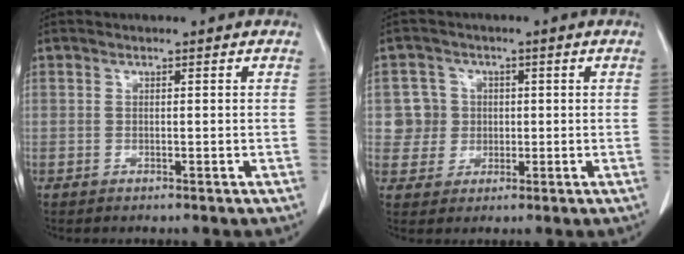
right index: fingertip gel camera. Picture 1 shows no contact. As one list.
[{"total": 4.7, "force": [0.5, 4.7, -0.1], "torque": [0.012, 0.015, 0.014]}]